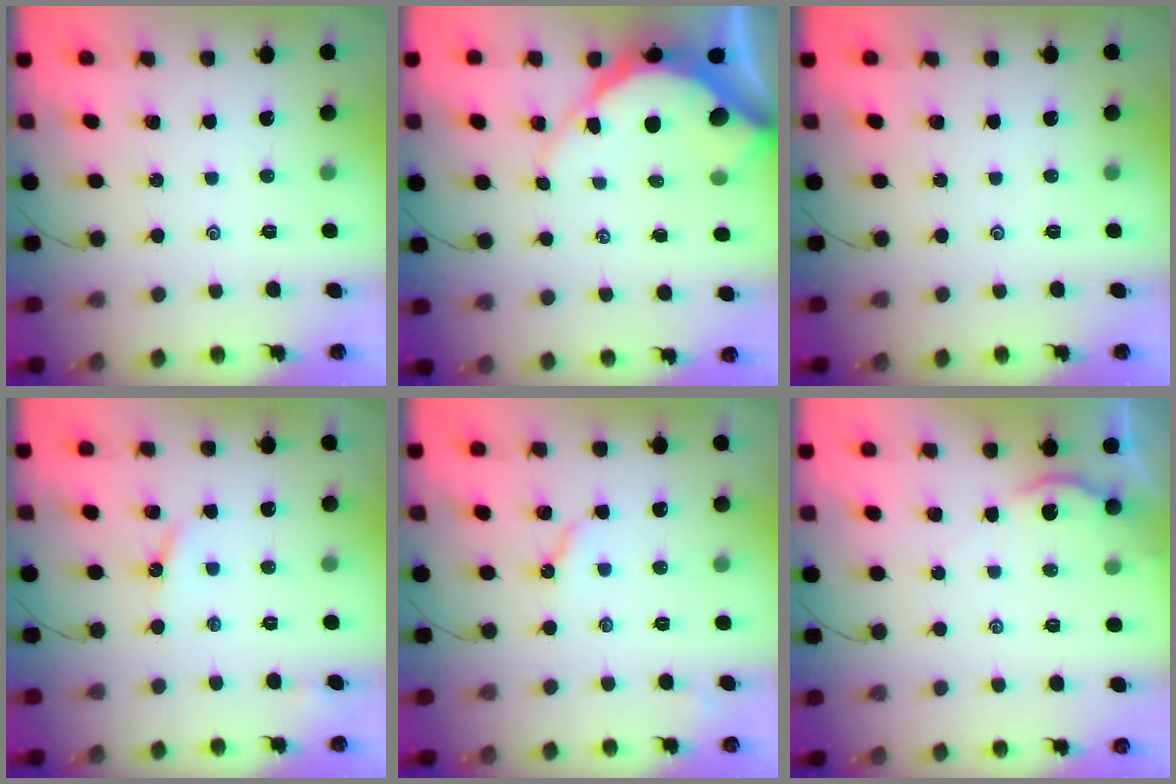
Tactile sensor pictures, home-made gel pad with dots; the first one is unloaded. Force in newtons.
{"total": 10.8, "press": 10.7, "slide": 1.1}
{"total": 0.0}
{"total": 4.1, "press": 4.1, "slide": 0.4}
{"total": 3.7, "press": 3.7, "slide": 0.4}
{"total": 2.3, "press": 2.2, "slide": 0.4}